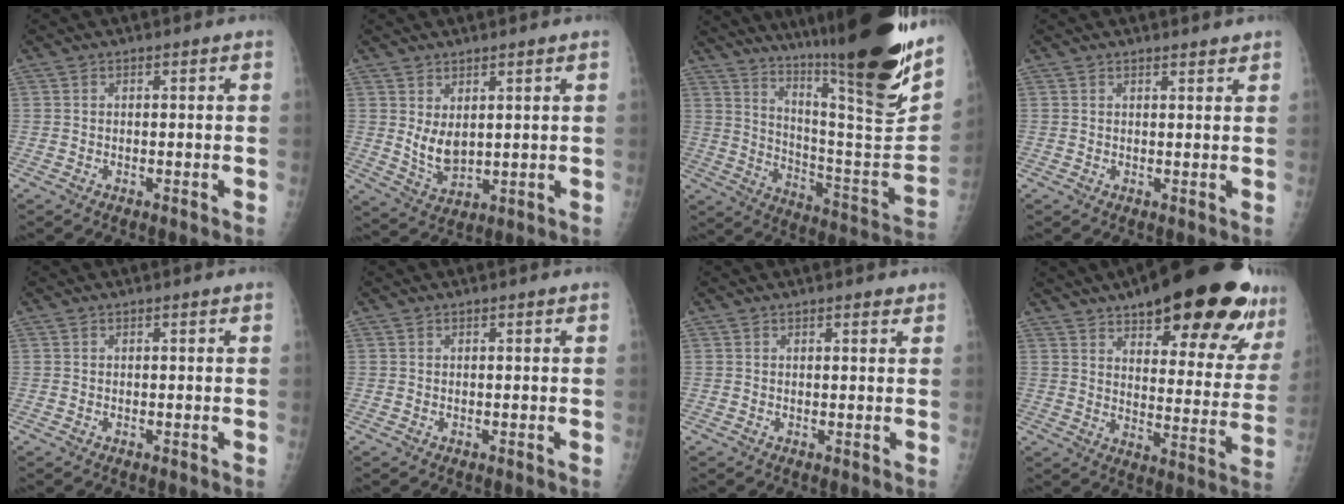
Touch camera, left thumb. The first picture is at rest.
{"total": 6.0, "force": [2.0, 3.2, 4.6], "torque": [-0.072, -0.026, 0.048]}
{"total": 31.8, "force": [22.9, 3.7, 21.8], "torque": [-0.321, -0.128, 0.340]}
{"total": 1.5, "force": [1.4, 0.3, 0.5], "torque": [-0.003, -0.009, 0.020]}
{"total": 0.0}
{"total": 0.0}
{"total": 1.6, "force": [1.2, 0.5, 1.0], "torque": [-0.011, -0.006, 0.014]}
{"total": 29.1, "force": [18.3, 9.2, 20.7], "torque": [-0.257, -0.050, 0.250]}